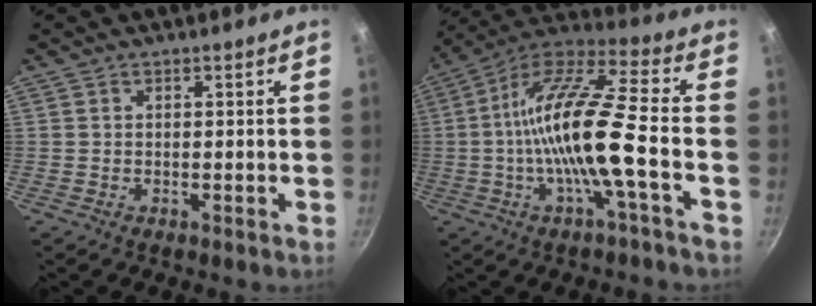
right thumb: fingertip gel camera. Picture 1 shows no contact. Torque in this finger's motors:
{"motor_torque": [1.63, 3.38, 2.04, -0.39, 0.42]}